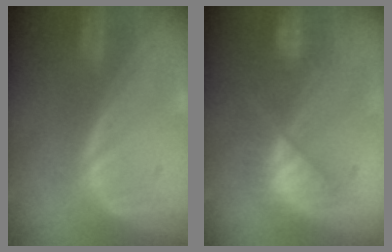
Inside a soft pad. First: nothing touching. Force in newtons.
{"total": 7.8, "press": 7.2, "slide": 2.8}